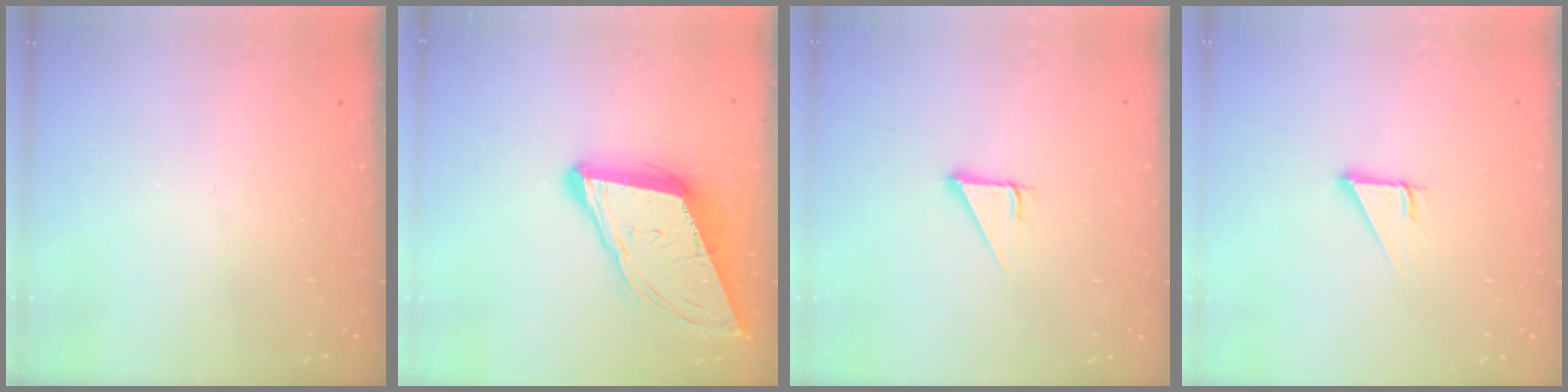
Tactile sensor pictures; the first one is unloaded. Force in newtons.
{"total": 13.2, "press": 12.6, "slide": 4.0}
{"total": 2.9, "press": 2.9, "slide": 0.1}
{"total": 2.8, "press": 2.8, "slide": 0.0}